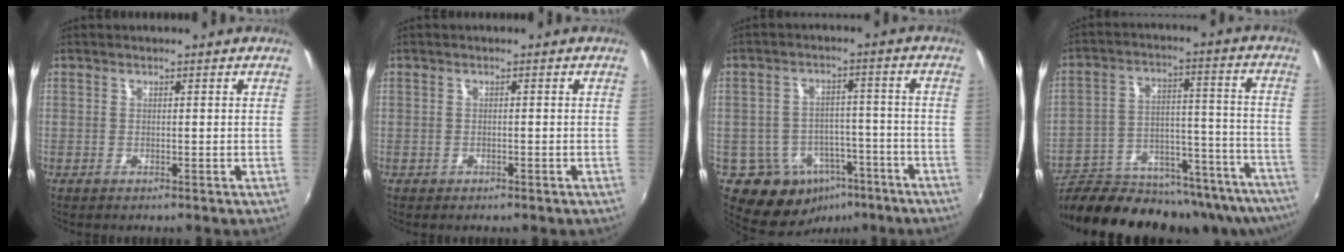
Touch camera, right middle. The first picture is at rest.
{"total": 1.0, "force": [-0.7, 0.6, 0.3], "torque": [-0.008, -0.002, -0.010]}
{"total": 11.4, "force": [-6.5, 8.5, 4.0], "torque": [-0.083, 0.022, -0.071]}
{"total": 31.0, "force": [-25.2, 10.0, 15.1], "torque": [-0.250, -0.019, -0.341]}